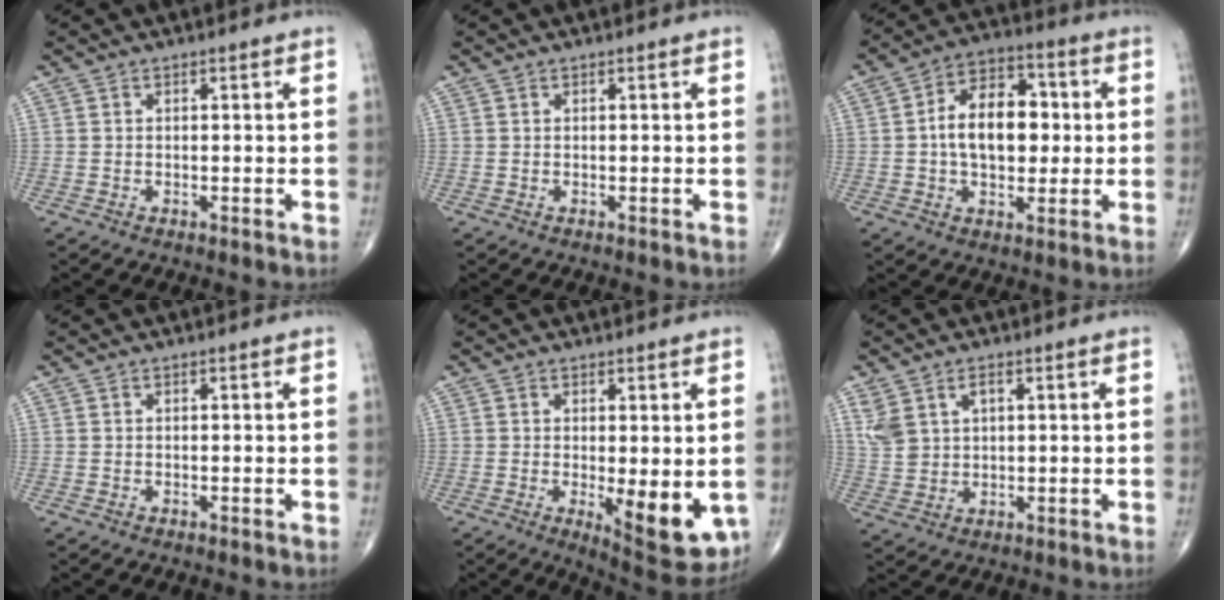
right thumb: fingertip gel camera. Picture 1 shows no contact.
{"total": 0.0}
{"total": 13.4, "force": [0.6, 8.4, 10.4], "torque": [-0.142, 0.022, 0.003]}
{"total": 0.0}
{"total": 11.2, "force": [-1.9, 4.0, 10.3], "torque": [-0.126, -0.026, -0.016]}
{"total": 5.9, "force": [2.5, 3.8, 3.8], "torque": [-0.072, -0.004, 0.058]}